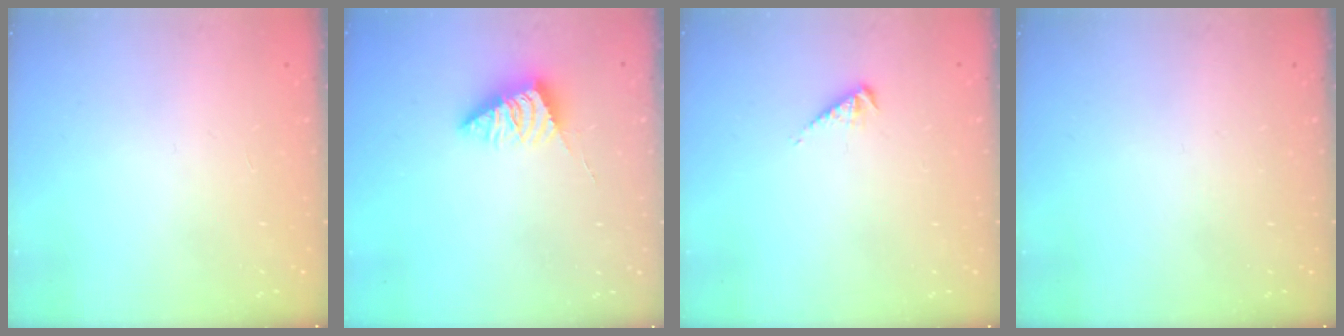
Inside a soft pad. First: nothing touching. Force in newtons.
{"total": 4.2, "press": 4.2, "slide": 0.3}
{"total": 3.1, "press": 3.0, "slide": 0.6}
{"total": 0.0}